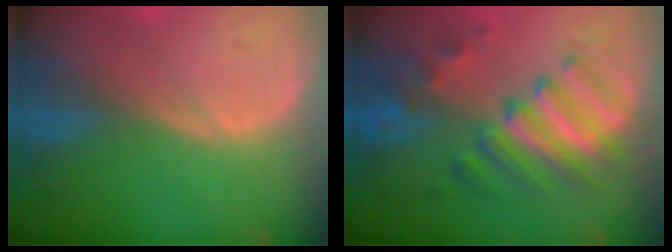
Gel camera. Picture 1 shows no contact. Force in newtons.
{"total": 8.2, "press": 8.0, "slide": 1.7}